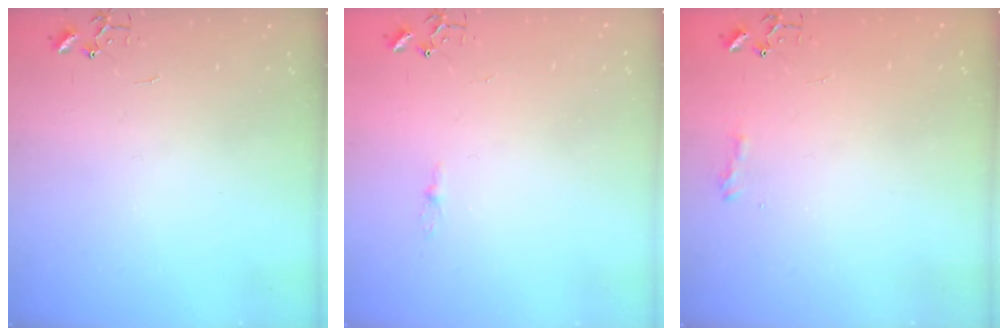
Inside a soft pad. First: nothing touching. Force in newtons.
{"total": 3.4, "press": 3.4, "slide": 0.4}
{"total": 6.8, "press": 6.8, "slide": 0.6}